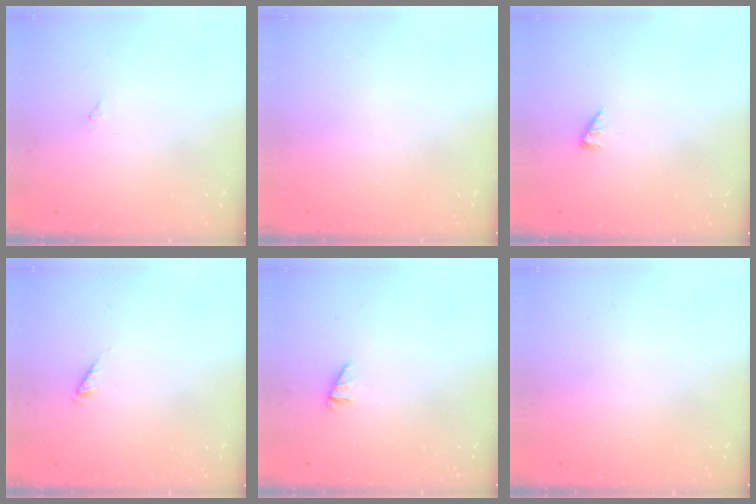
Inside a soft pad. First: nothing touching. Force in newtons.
{"total": 0.0}
{"total": 2.8, "press": 2.7, "slide": 0.5}
{"total": 0.8, "press": 0.8, "slide": 0.2}
{"total": 1.2, "press": 1.2, "slide": 0.2}
{"total": 0.0}